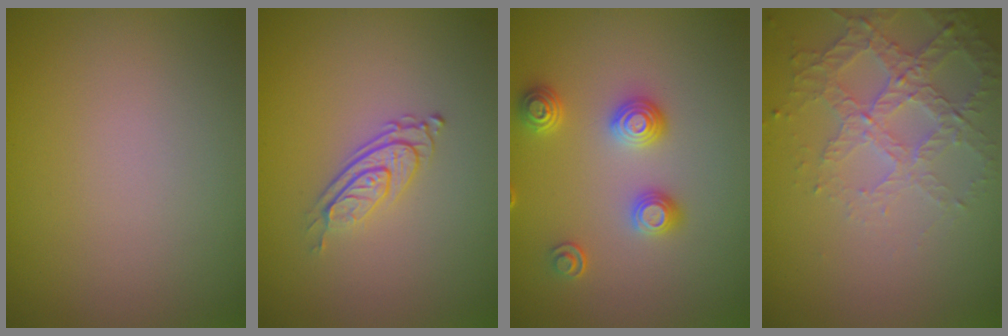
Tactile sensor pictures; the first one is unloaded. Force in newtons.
{"total": 3.1, "press": 1.9, "slide": 2.4}
{"total": 3.0, "press": 2.6, "slide": 1.3}
{"total": 4.2, "press": 3.0, "slide": 2.9}